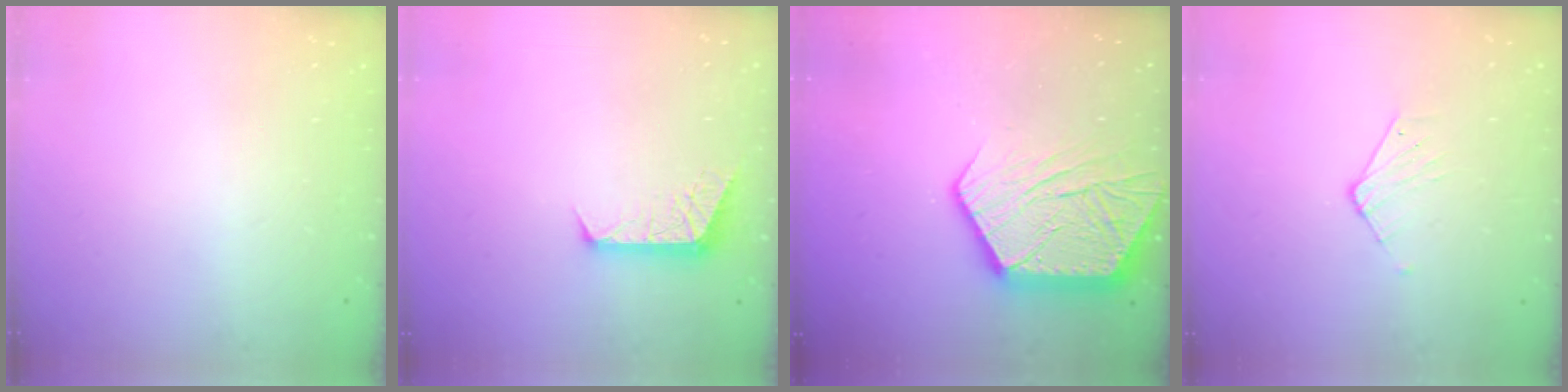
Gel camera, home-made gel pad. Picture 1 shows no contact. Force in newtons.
{"total": 7.1, "press": 7.1, "slide": 0.6}
{"total": 17.4, "press": 17.4, "slide": 1.1}
{"total": 3.8, "press": 3.8, "slide": 0.3}